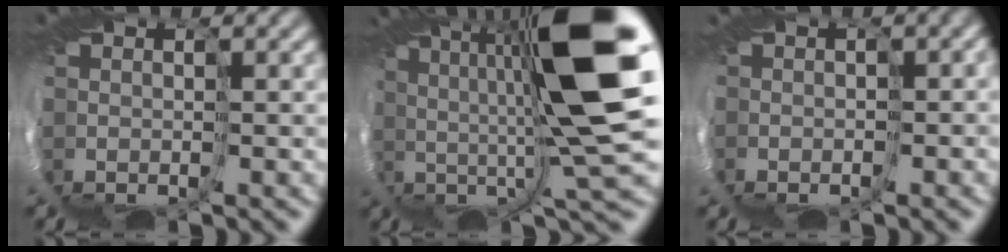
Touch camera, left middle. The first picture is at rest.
{"total": 11.8, "force": [3.7, 1.0, 11.2], "torque": [-0.195, 0.014, 0.057]}
{"total": 2.6, "force": [-2.1, 0.9, 1.1], "torque": [-0.013, 0.003, -0.030]}